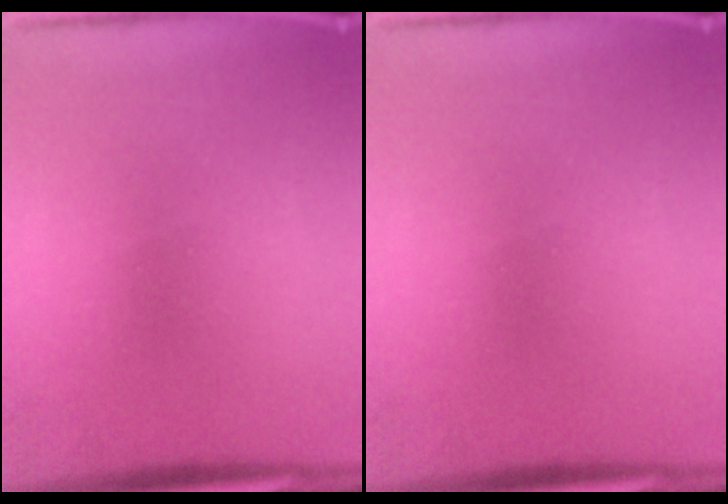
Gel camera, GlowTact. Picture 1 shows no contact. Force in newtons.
{"total": 0.0}